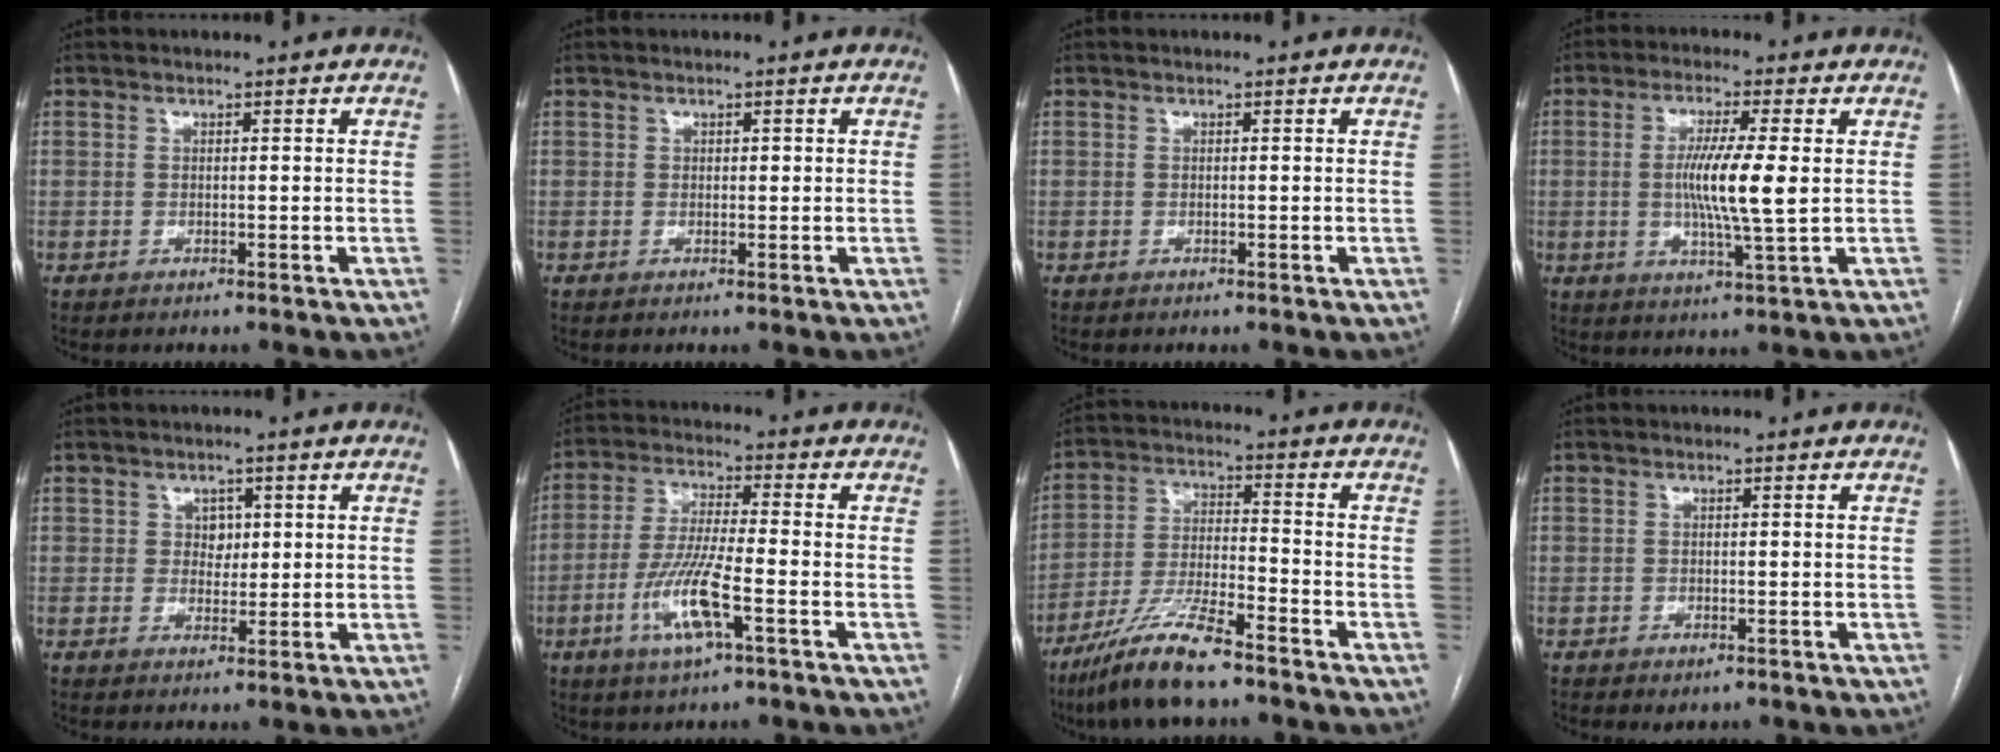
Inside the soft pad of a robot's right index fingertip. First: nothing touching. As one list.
[{"total": 0.7, "force": [0.2, 0.5, 0.3], "torque": [0.001, 0.003, 0.000]}, {"total": 0.0}, {"total": 8.8, "force": [0.4, 0.2, 8.8], "torque": [-0.165, -0.008, 0.002]}, {"total": 2.6, "force": [0.7, 2.2, 1.2], "torque": [-0.010, 0.001, 0.010]}, {"total": 10.2, "force": [-3.9, 1.1, 9.4], "torque": [-0.191, -0.010, -0.076]}, {"total": 11.5, "force": [-8.7, 1.4, 7.5], "torque": [-0.151, -0.022, -0.162]}, {"total": 1.6, "force": [-1.0, 1.0, 0.8], "torque": [-0.008, 0.002, -0.005]}]